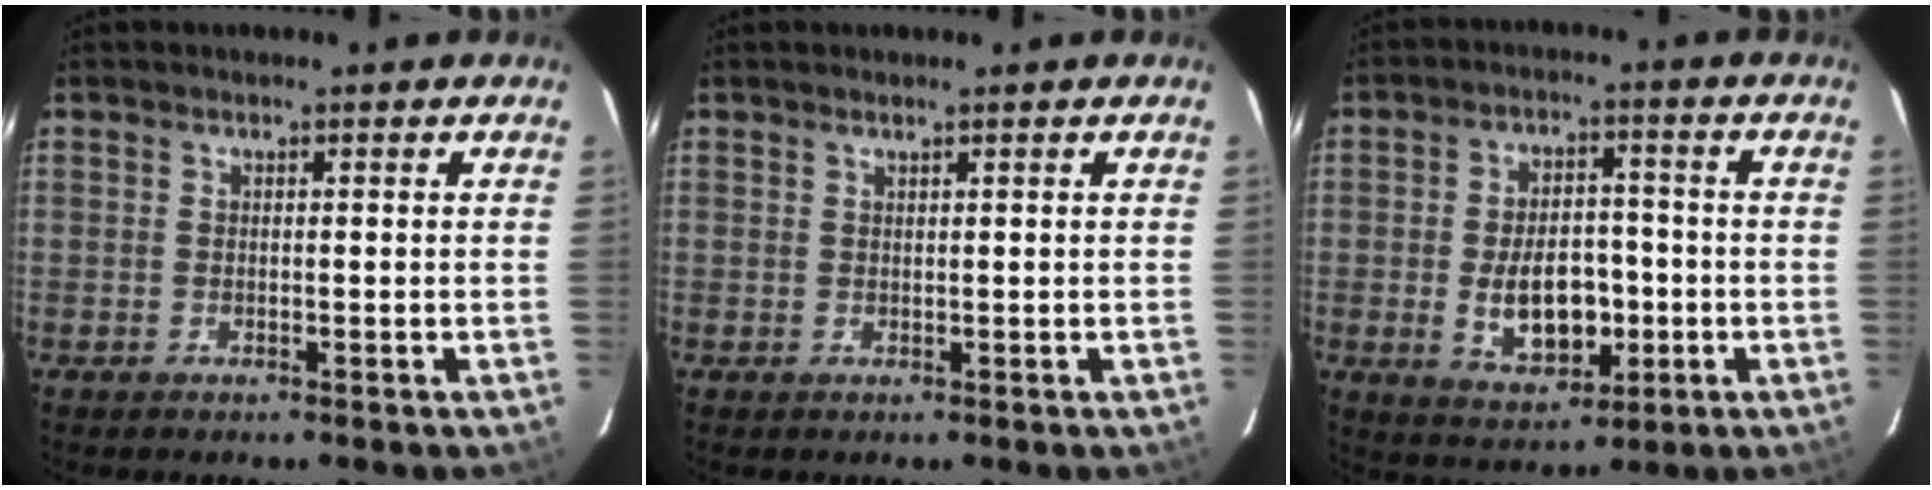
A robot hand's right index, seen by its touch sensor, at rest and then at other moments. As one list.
[{"total": 0.5, "force": [0.5, -0.1, 0.2], "torque": [-0.006, -0.001, 0.008]}, {"total": 11.0, "force": [-2.3, 6.5, 8.6], "torque": [-0.165, 0.006, -0.020]}]